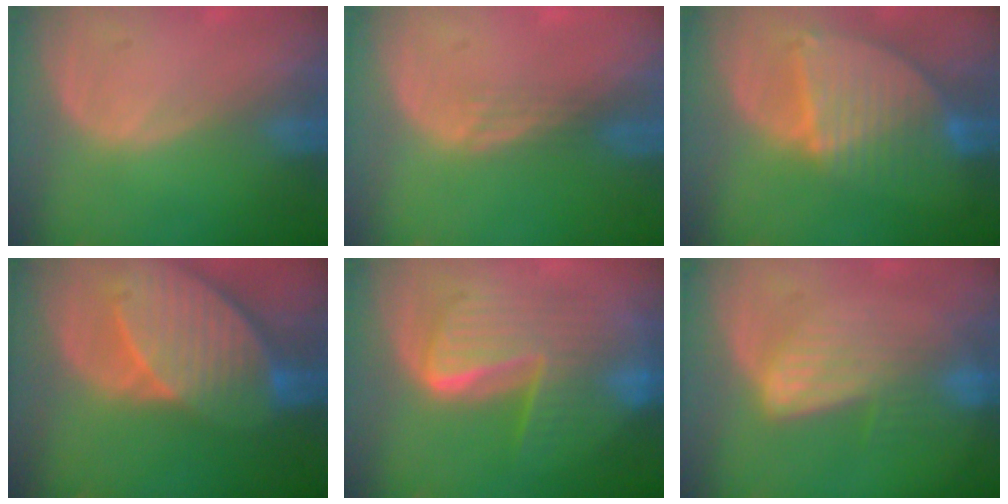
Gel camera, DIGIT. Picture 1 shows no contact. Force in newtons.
{"total": 1.5, "press": 1.2, "slide": 0.9}
{"total": 8.4, "press": 7.5, "slide": 3.8}
{"total": 10.7, "press": 9.4, "slide": 5.0}
{"total": 10.4, "press": 10.4, "slide": 0.9}
{"total": 6.7, "press": 6.3, "slide": 2.4}